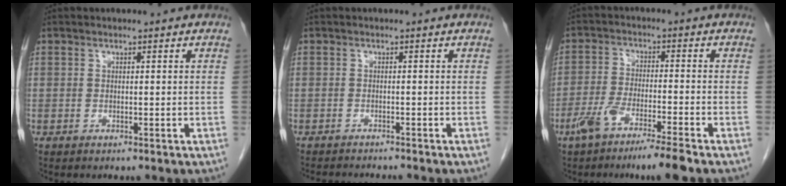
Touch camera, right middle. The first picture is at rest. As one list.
[{"total": 4.4, "force": [-4.2, -0.1, 1.3], "torque": [-0.012, -0.011, -0.062]}, {"total": 8.0, "force": [-5.5, 0.1, 5.8], "torque": [-0.112, -0.013, -0.101]}]